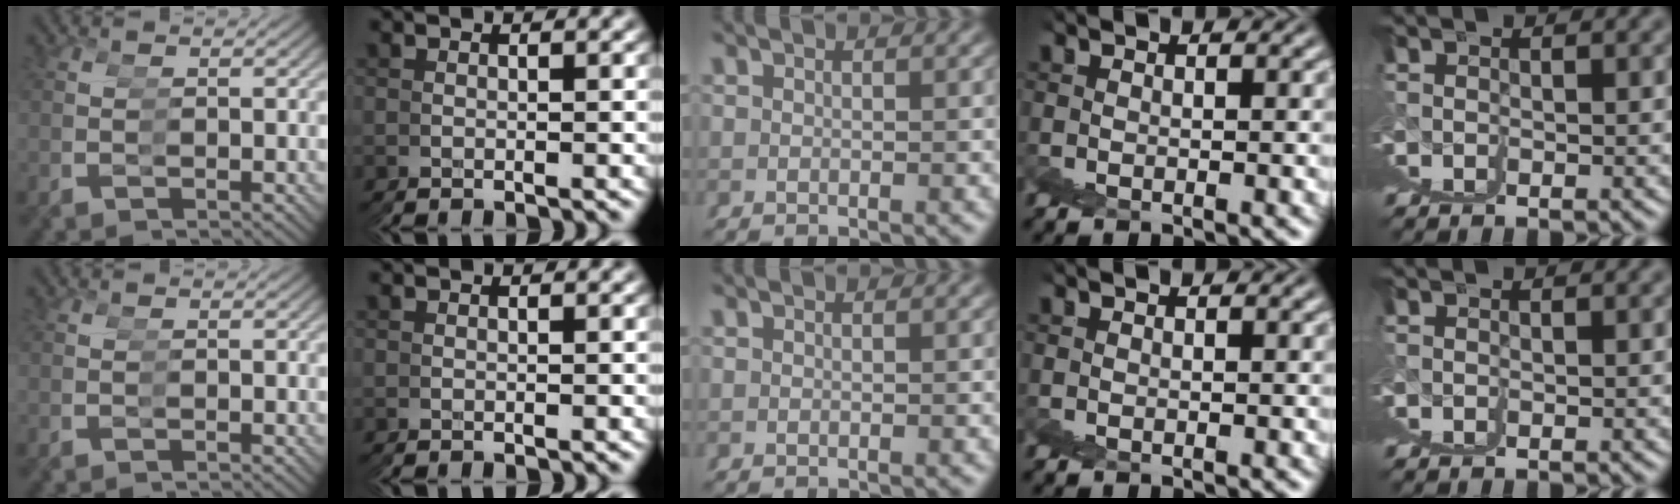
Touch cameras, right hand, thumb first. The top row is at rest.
{}